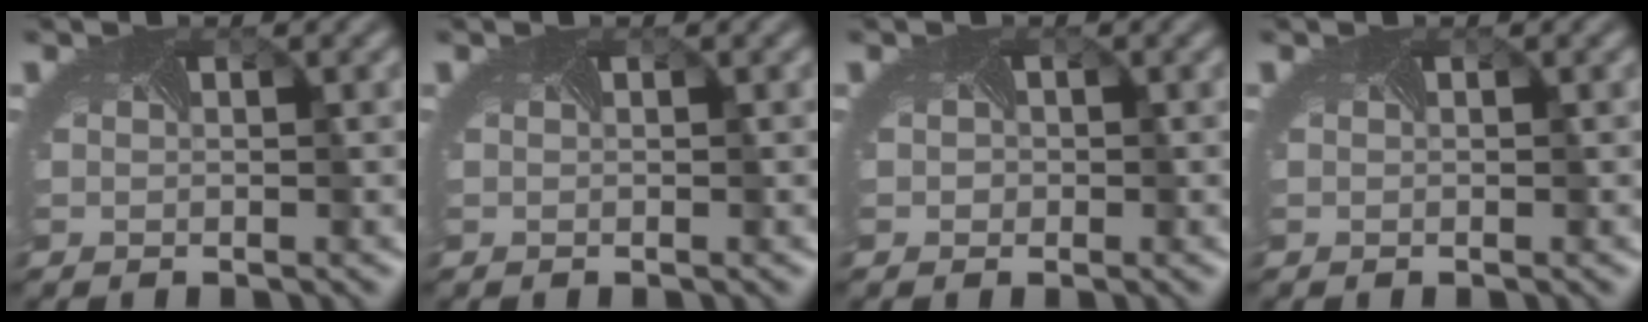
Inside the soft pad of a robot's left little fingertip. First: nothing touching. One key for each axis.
{"total": 0.0}
{"total": 1.2, "fx": 0.1, "fy": 1.1, "fz": 0.5, "tx": -0.003, "ty": 0.002, "tz": -0.004}
{"total": 0.0}